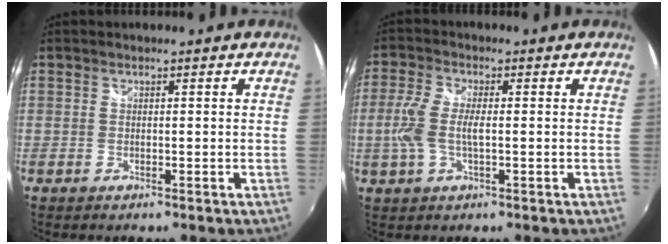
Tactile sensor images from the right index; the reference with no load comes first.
{"total": 6.6, "force": [-0.6, 2.5, 6.1], "torque": [-0.134, 0.001, -0.010]}